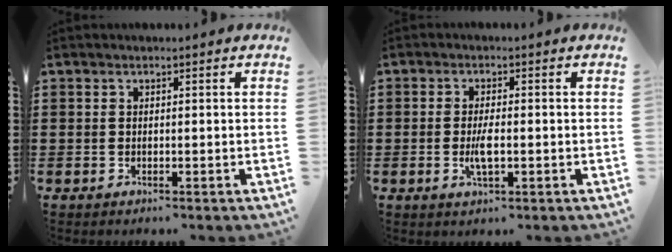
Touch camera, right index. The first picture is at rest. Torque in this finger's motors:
{"motor_torque": [1.53, 0.61, 0.45, 0.09]}